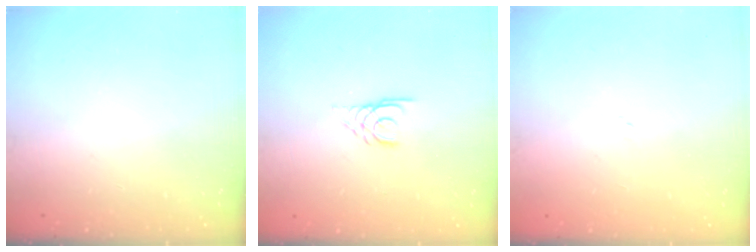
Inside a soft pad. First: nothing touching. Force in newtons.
{"total": 3.0, "press": 2.9, "slide": 0.3}
{"total": 0.0}